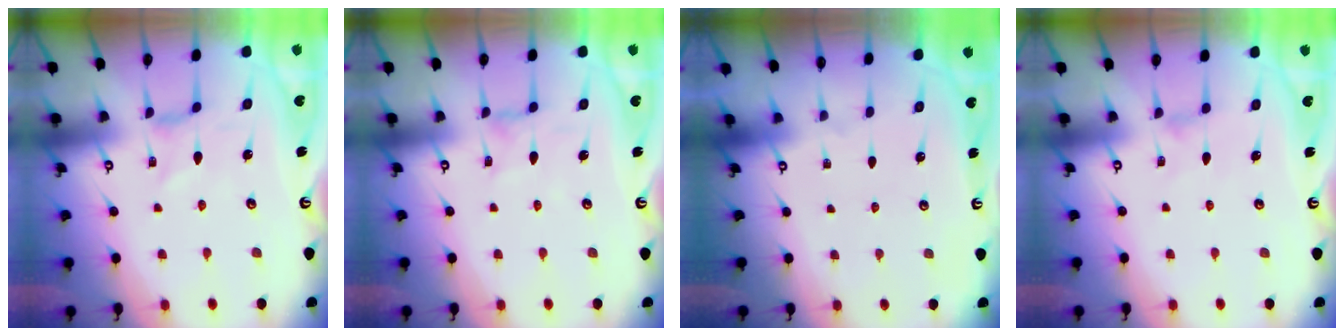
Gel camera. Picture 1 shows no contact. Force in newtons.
{"total": 1.0, "press": 1.0, "slide": 0.3}
{"total": 0.0}
{"total": 0.0}